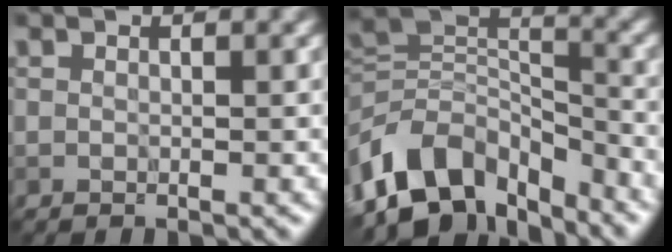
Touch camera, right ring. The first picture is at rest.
{"total": 10.1, "force": [-5.9, 6.0, 5.5], "torque": [-0.090, 0.013, -0.121]}